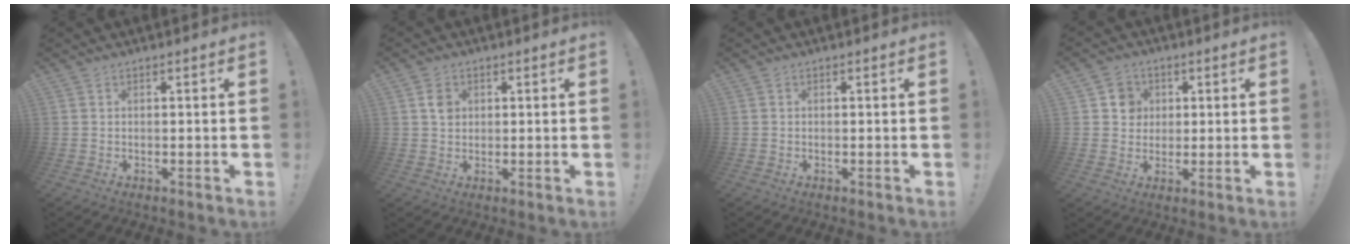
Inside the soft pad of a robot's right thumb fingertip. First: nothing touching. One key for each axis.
{"total": 3.3, "fx": 0.9, "fy": 2.8, "fz": 1.6, "tx": -0.003, "ty": -0.007, "tz": 0.011}
{"total": 0.0}
{"total": 6.5, "fx": 1.7, "fy": 6.1, "fz": 1.4, "tx": -0.008, "ty": -0.008, "tz": 0.033}